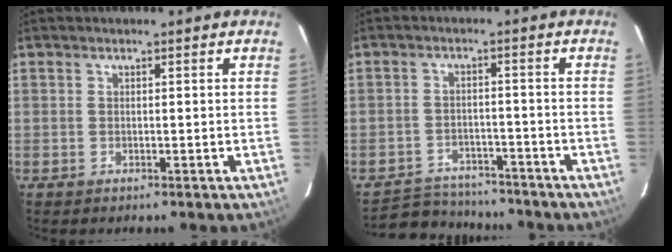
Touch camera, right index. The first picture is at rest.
{"total": 11.3, "force": [-10.2, 4.0, 2.5], "torque": [-0.070, 0.014, -0.145]}